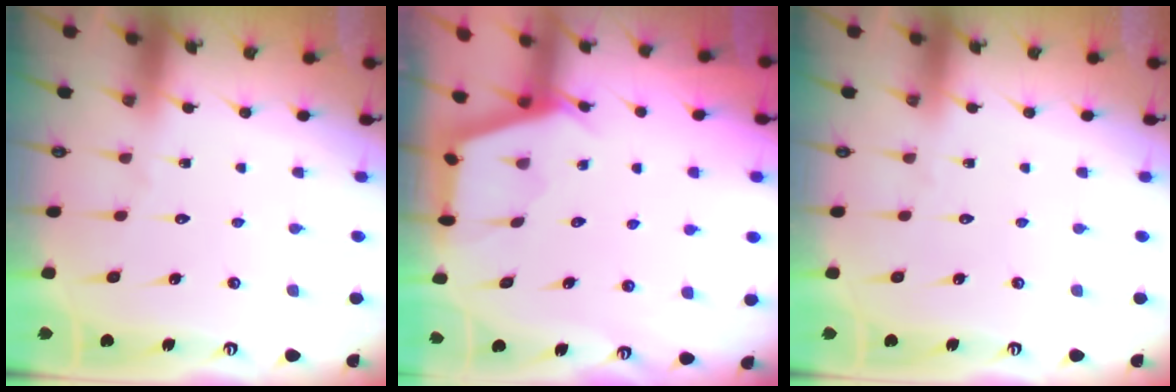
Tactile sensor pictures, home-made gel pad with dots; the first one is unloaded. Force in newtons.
{"total": 2.8, "press": 2.8, "slide": 0.3}
{"total": 0.0}